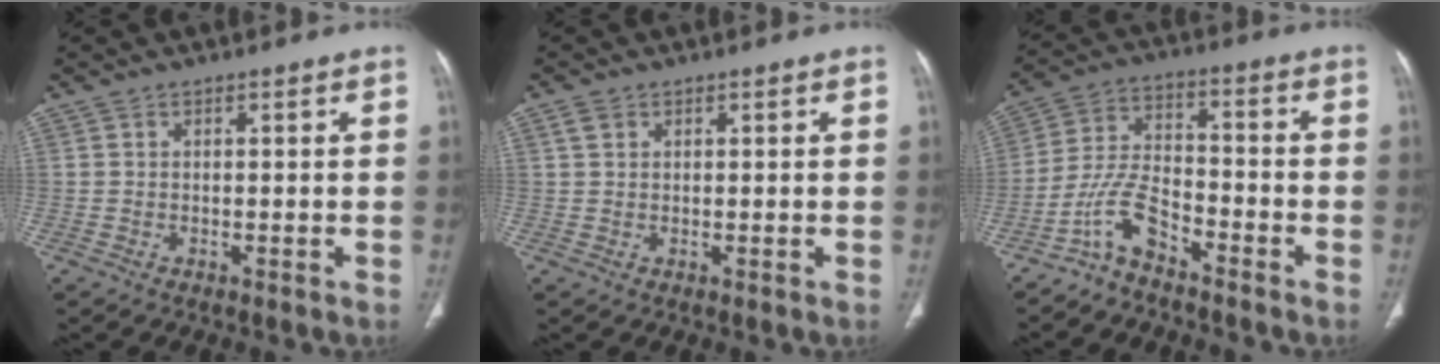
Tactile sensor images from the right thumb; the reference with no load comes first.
{"total": 2.0, "force": [1.0, 1.4, 1.0], "torque": [-0.018, 0.002, 0.021]}
{"total": 7.5, "force": [-5.7, 2.9, 3.9], "torque": [-0.085, 0.057, -0.119]}